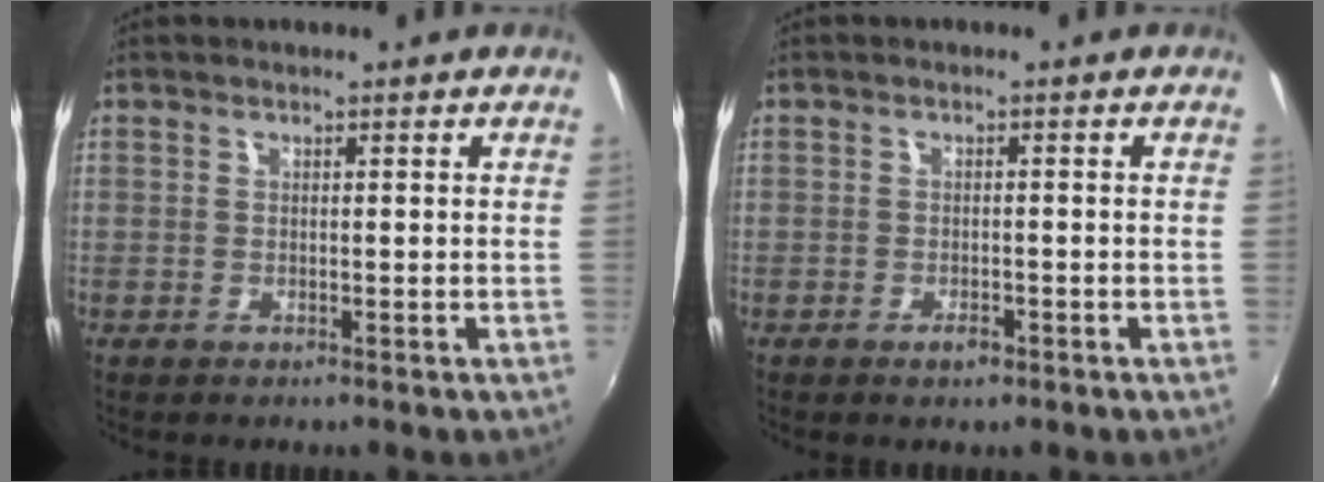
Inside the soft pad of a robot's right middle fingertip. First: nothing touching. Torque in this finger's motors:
{"motor_torque": [1.07, -1.07, 0.06, 0.03]}